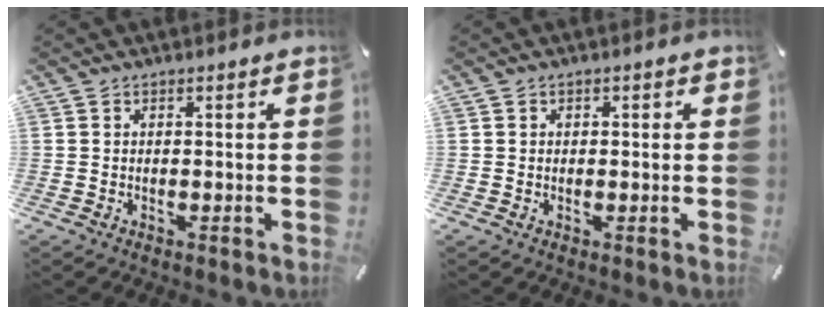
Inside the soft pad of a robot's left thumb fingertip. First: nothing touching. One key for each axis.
{"total": 0.9, "fx": 0.0, "fy": 0.9, "fz": 0.1, "tx": -0.002, "ty": 0.006, "tz": -0.001}